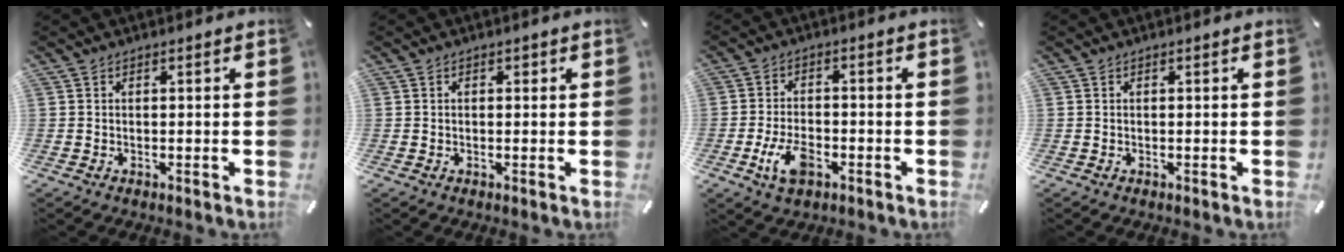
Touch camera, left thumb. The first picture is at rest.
{"total": 0.8, "force": [0.1, 0.7, 0.3], "torque": [-0.006, 0.005, 0.001]}
{"total": 7.4, "force": [-3.1, 4.2, 5.3], "torque": [-0.122, 0.007, -0.059]}
{"total": 0.0}